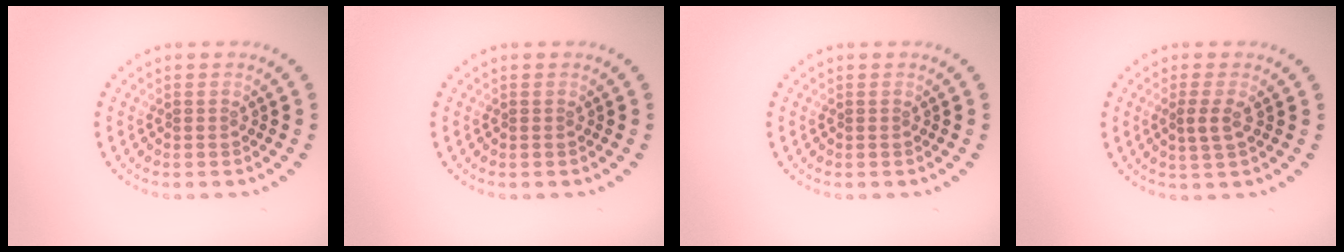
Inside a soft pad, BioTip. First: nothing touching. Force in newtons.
{"total": 0.0}
{"total": 0.0}
{"total": 1.9, "press": 1.7, "slide": 0.7}